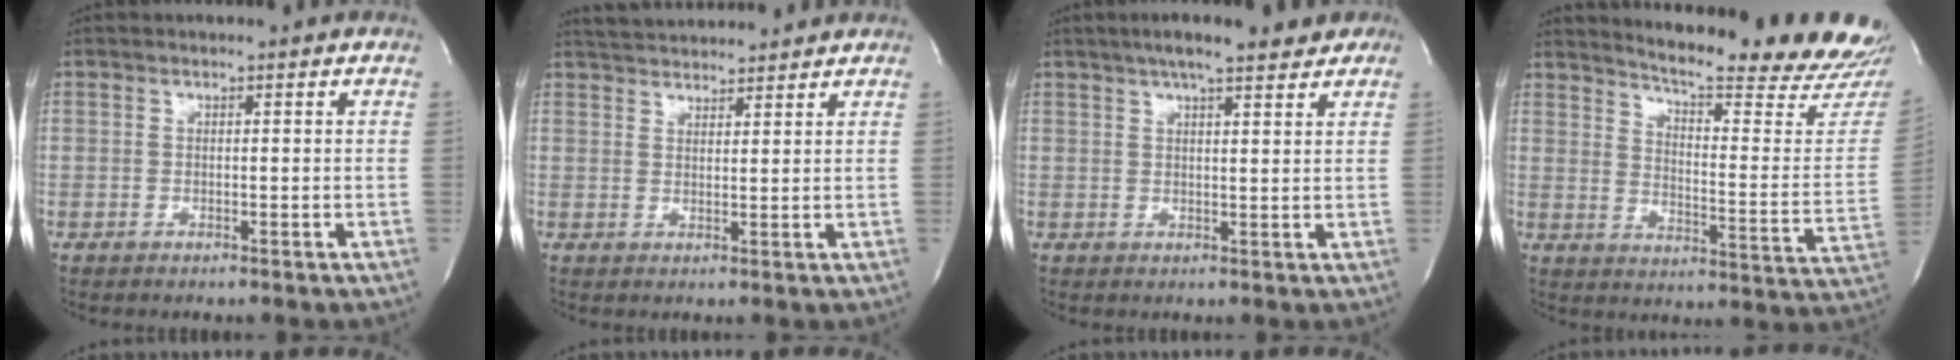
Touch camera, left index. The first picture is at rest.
{"total": 8.6, "force": [8.2, 1.3, 2.2], "torque": [-0.043, 0.028, 0.124]}
{"total": 9.6, "force": [7.4, 2.0, 5.7], "torque": [-0.082, 0.023, 0.096]}
{"total": 23.9, "force": [22.2, 0.6, 8.8], "torque": [-0.133, -0.122, 0.270]}